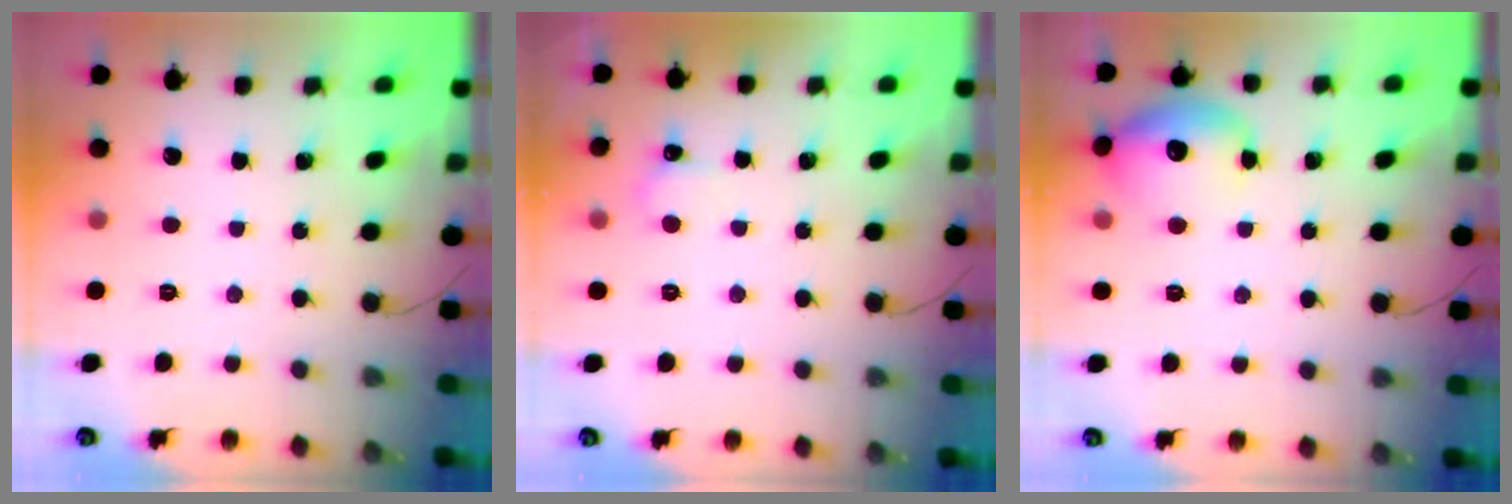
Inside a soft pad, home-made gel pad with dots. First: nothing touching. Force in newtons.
{"total": 4.1, "press": 3.9, "slide": 1.1}
{"total": 12.8, "press": 12.6, "slide": 2.2}